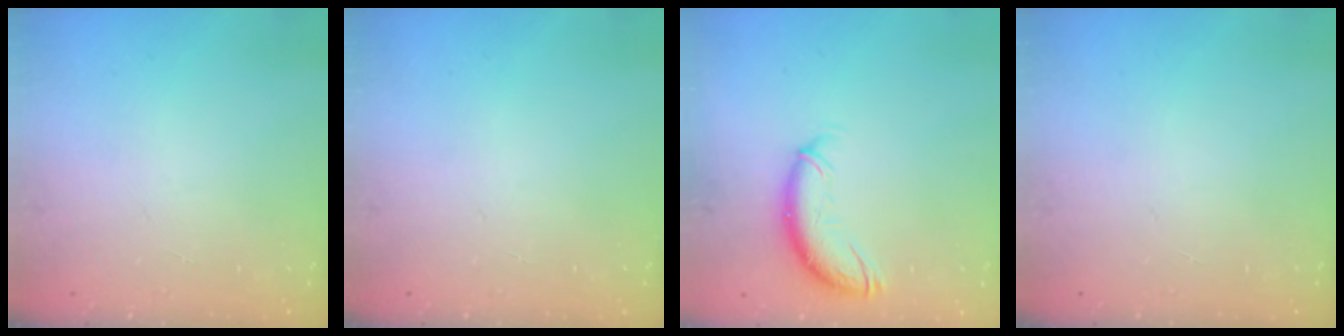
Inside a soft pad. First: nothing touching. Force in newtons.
{"total": 0.0}
{"total": 10.7, "press": 10.6, "slide": 1.5}
{"total": 0.0}